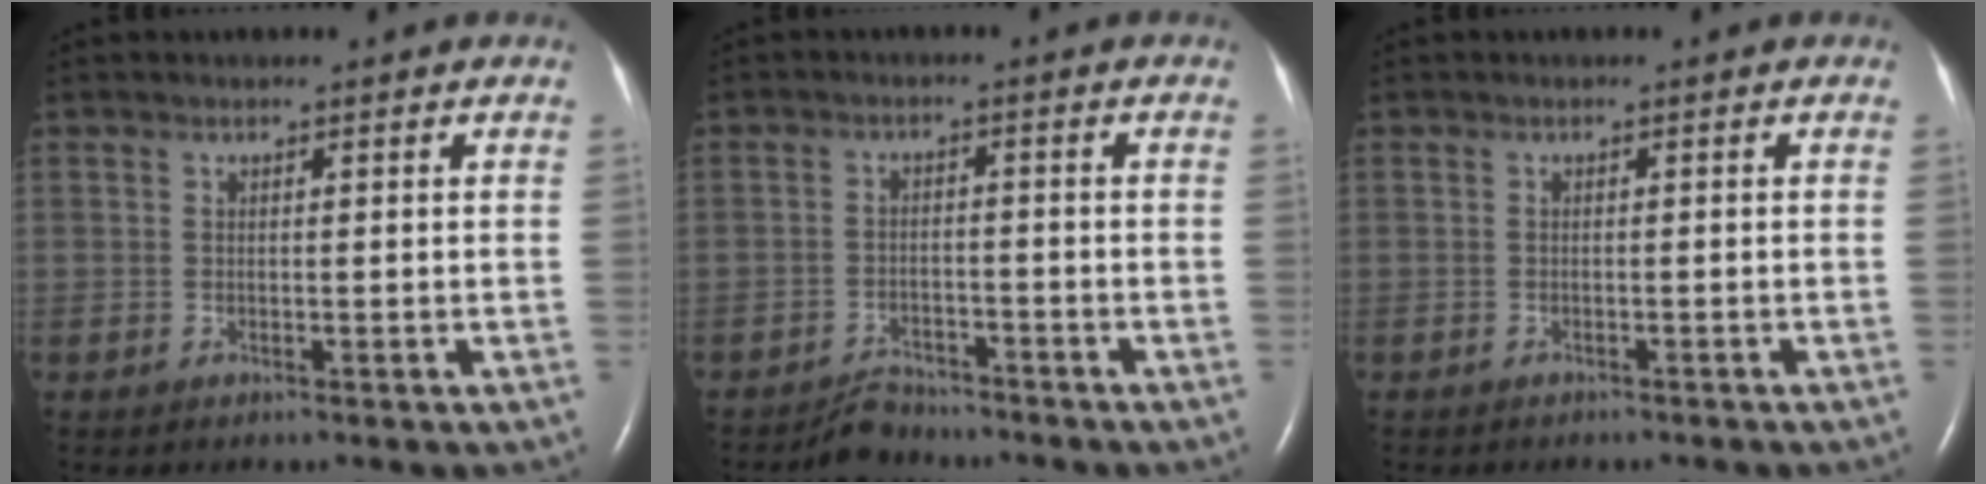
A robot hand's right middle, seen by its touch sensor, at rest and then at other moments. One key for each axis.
{"total": 3.3, "fx": -3.2, "fy": 1.1, "fz": -0.1, "tx": -0.009, "ty": -0.004, "tz": -0.054}
{"total": 3.2, "fx": -2.8, "fy": 1.0, "fz": 1.2, "tx": -0.020, "ty": -0.004, "tz": -0.029}